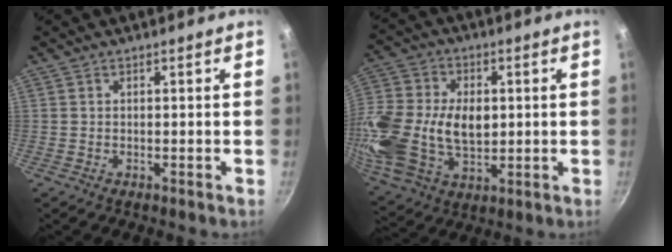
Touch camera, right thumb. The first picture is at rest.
{"total": 23.1, "force": [0.4, 15.8, 16.8], "torque": [-0.362, 0.012, 0.010]}